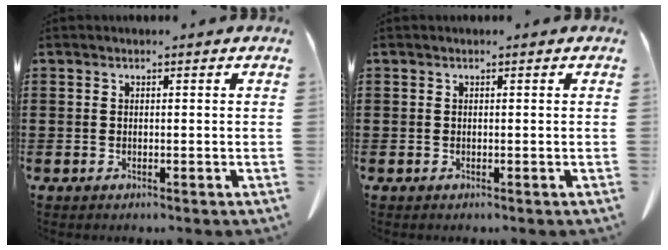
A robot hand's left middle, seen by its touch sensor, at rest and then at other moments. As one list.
[{"total": 0.0}]